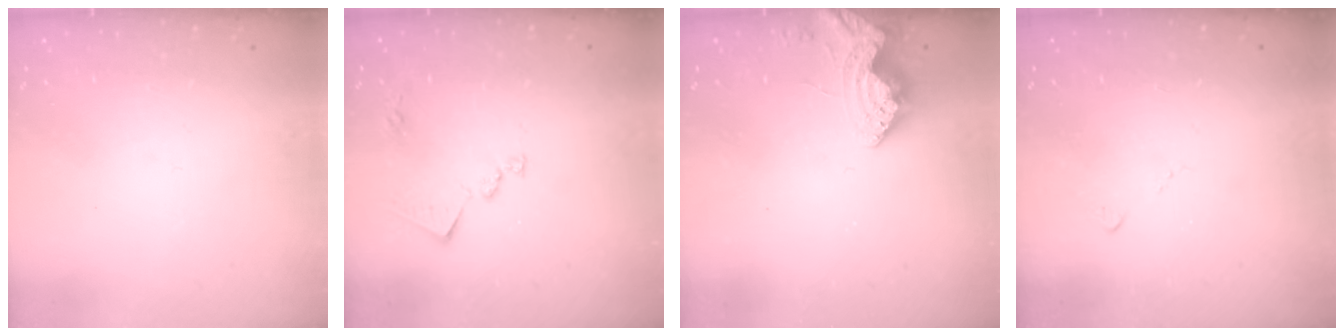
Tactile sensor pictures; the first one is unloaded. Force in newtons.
{"total": 11.6, "press": 11.6, "slide": 0.7}
{"total": 7.3, "press": 7.3, "slide": 0.8}
{"total": 5.8, "press": 5.7, "slide": 0.8}